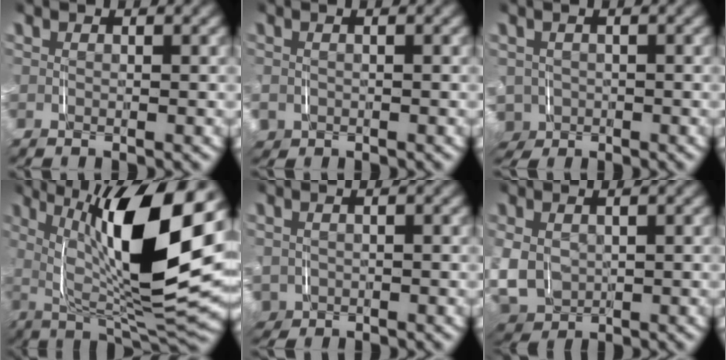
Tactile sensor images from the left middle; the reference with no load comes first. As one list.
[{"total": 2.0, "force": [-0.9, 1.7, 0.4], "torque": [-0.027, -0.014, -0.013]}, {"total": 6.2, "force": [-2.0, 5.5, 1.9], "torque": [-0.074, -0.039, -0.026]}, {"total": 14.2, "force": [2.8, 4.7, 13.1], "torque": [-0.195, 0.016, 0.039]}, {"total": 3.5, "force": [-1.2, 3.1, 1.1], "torque": [-0.045, -0.024, -0.014]}, {"total": 7.5, "force": [-0.8, 6.7, 3.2], "torque": [-0.116, -0.034, -0.005]}]